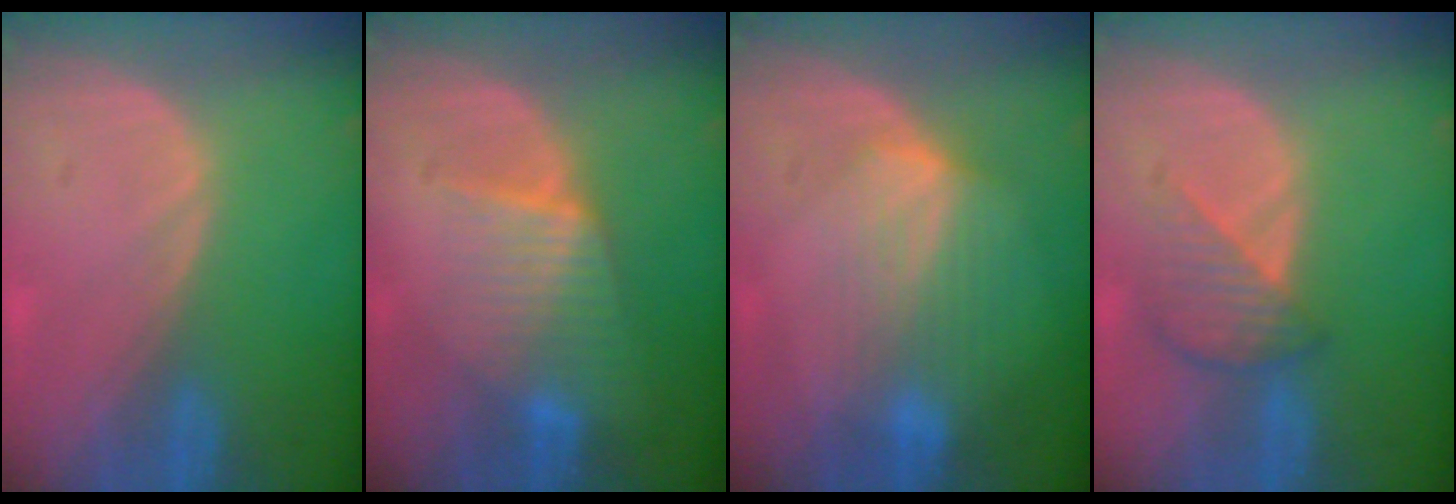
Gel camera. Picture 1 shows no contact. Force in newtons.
{"total": 6.4, "press": 6.2, "slide": 1.6}
{"total": 7.1, "press": 6.4, "slide": 3.1}
{"total": 4.6, "press": 4.3, "slide": 1.7}